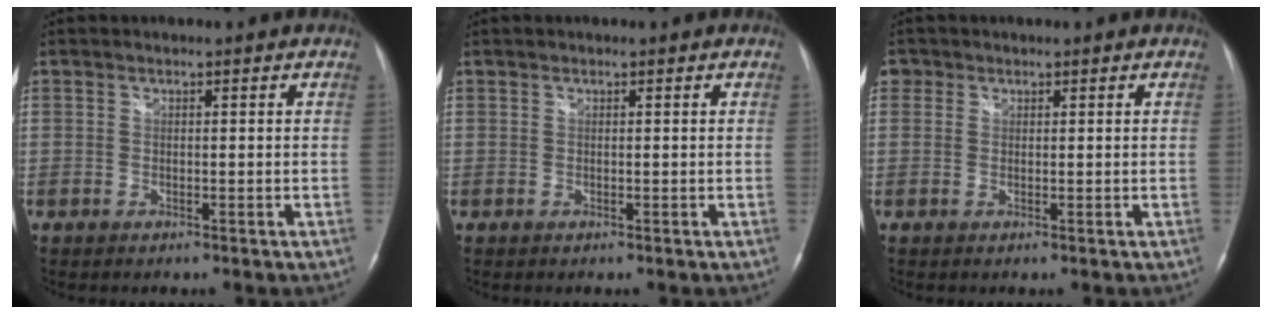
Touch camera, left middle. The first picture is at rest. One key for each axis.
{"total": 0.0}
{"total": 1.8, "fx": 0.8, "fy": 1.6, "fz": 0.3, "tx": 0.006, "ty": 0.006, "tz": 0.009}